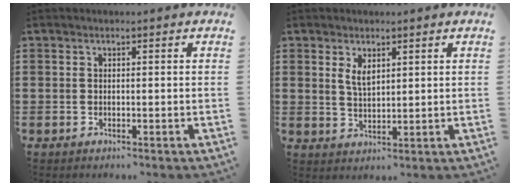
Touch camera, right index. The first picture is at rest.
{"total": 2.8, "force": [1.5, 1.3, 2.0], "torque": [-0.043, 0.002, 0.028]}